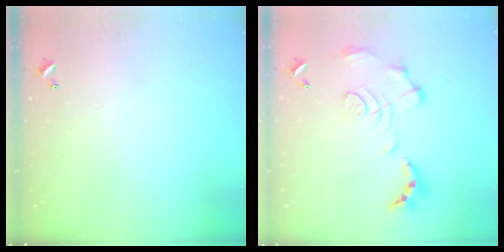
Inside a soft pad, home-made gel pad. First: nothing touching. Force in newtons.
{"total": 1.5, "press": 0.8, "slide": 1.3}